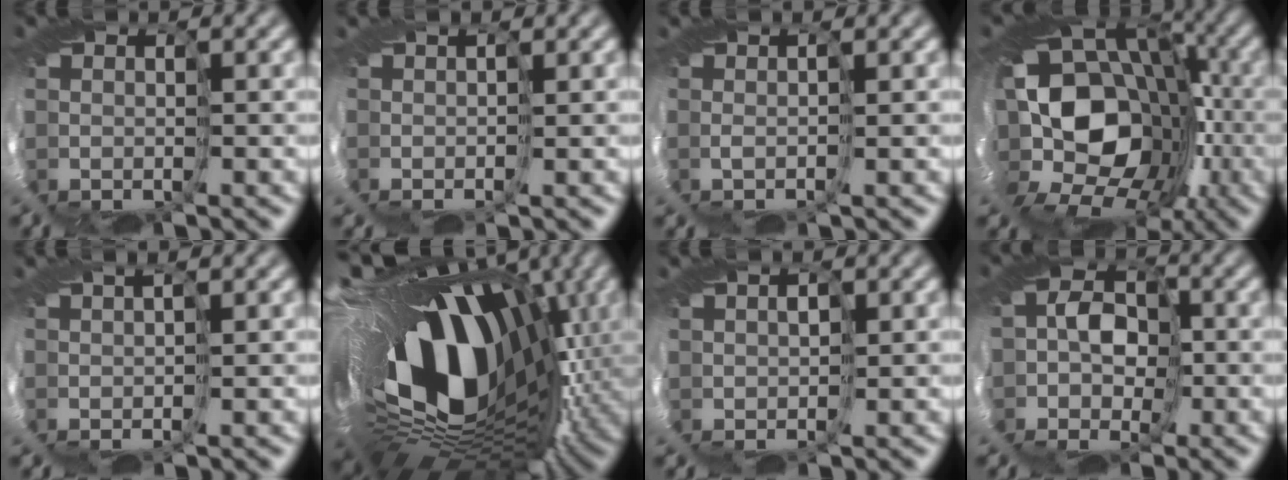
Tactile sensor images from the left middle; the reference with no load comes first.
{"total": 1.2, "force": [0.7, -0.8, -0.6], "torque": [0.018, 0.009, 0.002]}
{"total": 2.1, "force": [0.5, -1.9, -0.7], "torque": [0.028, 0.017, -0.018]}
{"total": 16.2, "force": [-3.4, 12.6, 9.6], "torque": [-0.123, 0.002, -0.106]}
{"total": 2.4, "force": [0.3, -2.2, -0.9], "torque": [0.033, 0.011, -0.003]}
{"total": 17.1, "force": [1.7, 9.7, 14.0], "torque": [-0.222, -0.038, -0.004]}
{"total": 1.1, "force": [0.7, -0.5, -0.7], "torque": [0.024, 0.017, 0.002]}
{"total": 5.0, "force": [-0.1, 4.3, 2.5], "torque": [-0.041, 0.011, -0.047]}